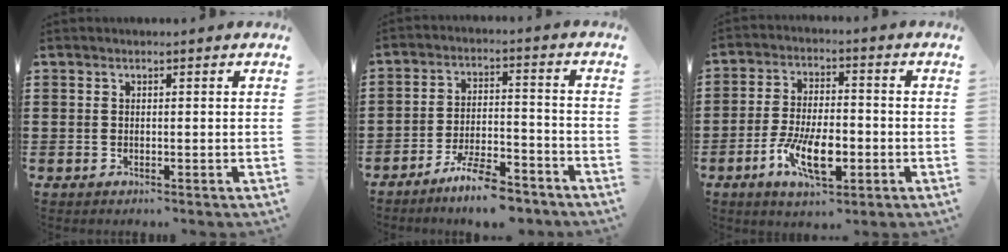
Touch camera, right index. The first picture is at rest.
{"total": 7.4, "force": [-6.5, 1.1, 3.5], "torque": [-0.066, 0.008, -0.121]}
{"total": 9.5, "force": [-3.6, 3.8, 7.9], "torque": [-0.167, -0.009, -0.065]}